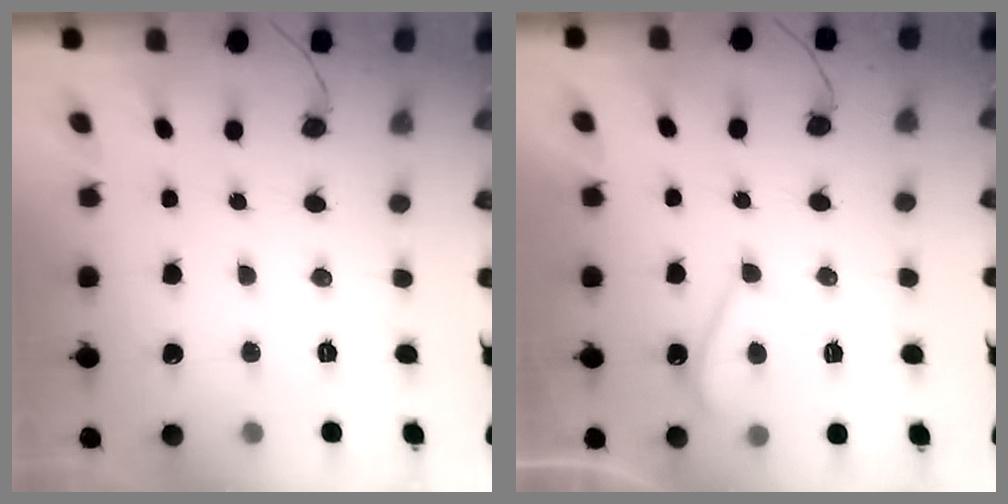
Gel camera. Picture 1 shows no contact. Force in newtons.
{"total": 3.6, "press": 3.6, "slide": 0.7}